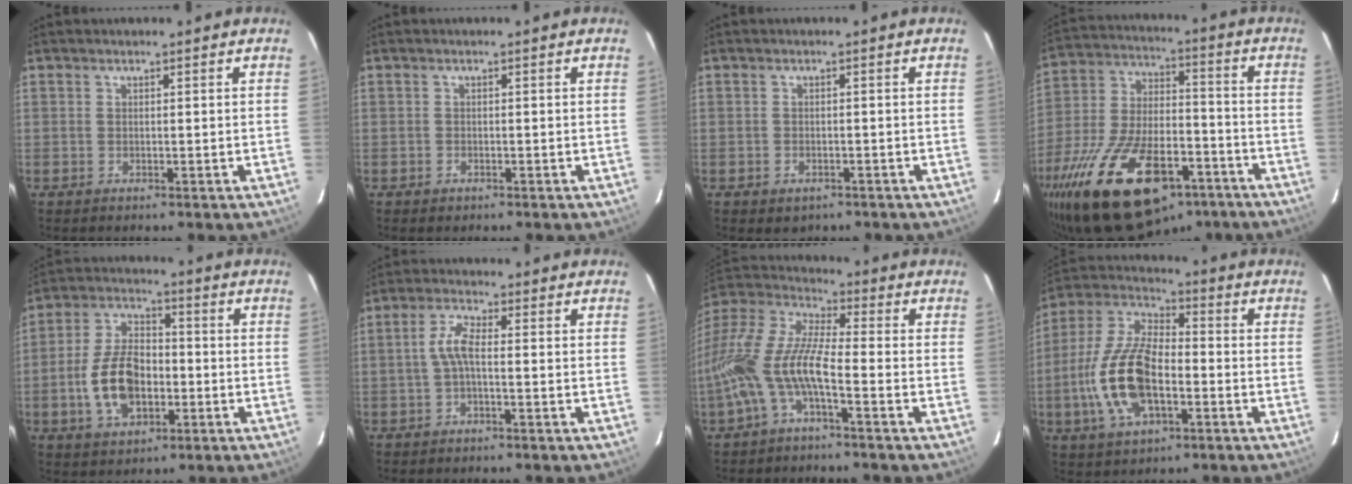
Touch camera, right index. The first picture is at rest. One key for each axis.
{"total": 0.9, "fx": -0.6, "fy": 0.6, "fz": 0.2, "tx": -0.003, "ty": 0.002, "tz": -0.009}
{"total": 2.7, "fx": -1.5, "fy": 2.1, "fz": 1.0, "tx": -0.023, "ty": -0.001, "tz": -0.014}
{"total": 29.0, "fx": -17.6, "fy": 13.5, "fz": 18.6, "tx": -0.367, "ty": -0.018, "tz": -0.275}
{"total": 12.5, "fx": -3.2, "fy": 7.4, "fz": 9.5, "tx": -0.195, "ty": 0.016, "tz": -0.051}
{"total": 3.8, "fx": -0.8, "fy": 1.0, "fz": 3.6, "tx": -0.079, "ty": 0.012, "tz": -0.017}
{"total": 15.4, "fx": -5.3, "fy": 4.4, "fz": 13.8, "tx": -0.286, "ty": -0.004, "tz": -0.113}
{"total": 16.4, "fx": -4.3, "fy": 7.6, "fz": 13.8, "tx": -0.300, "ty": 0.001, "tz": -0.083}